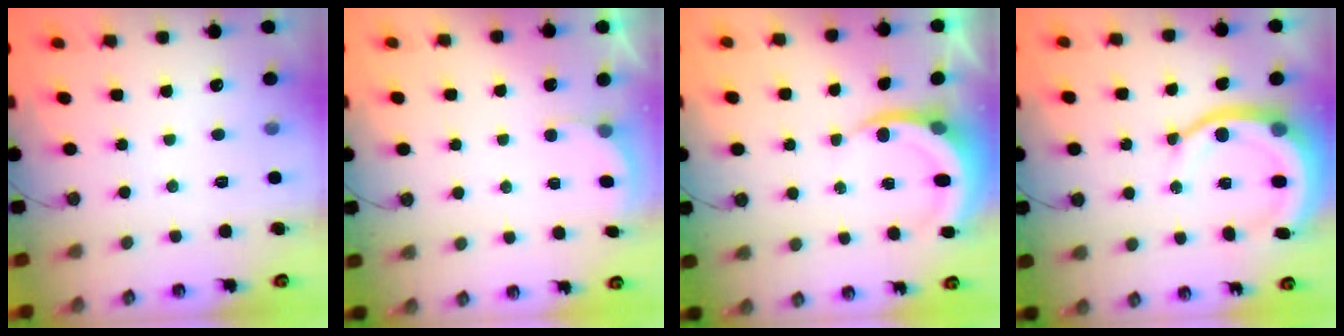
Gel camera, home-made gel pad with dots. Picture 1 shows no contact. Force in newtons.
{"total": 2.3, "press": 2.1, "slide": 0.8}
{"total": 4.5, "press": 4.5, "slide": 0.3}
{"total": 10.8, "press": 10.7, "slide": 1.7}